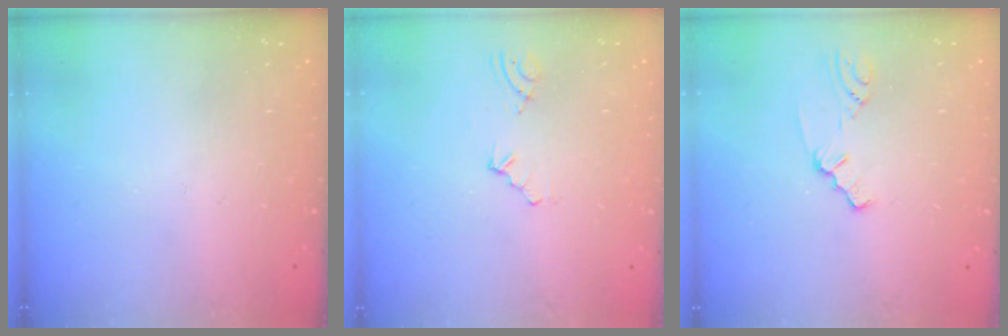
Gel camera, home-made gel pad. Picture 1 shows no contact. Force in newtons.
{"total": 2.7, "press": 1.9, "slide": 2.0}
{"total": 0.8, "press": 0.8, "slide": 0.1}